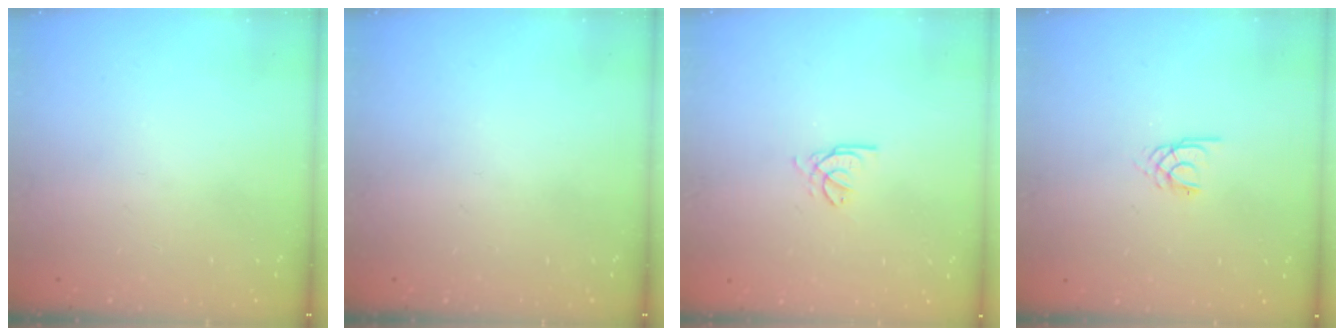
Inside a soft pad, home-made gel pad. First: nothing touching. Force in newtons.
{"total": 0.0}
{"total": 2.6, "press": 2.6, "slide": 0.3}
{"total": 1.7, "press": 1.7, "slide": 0.3}